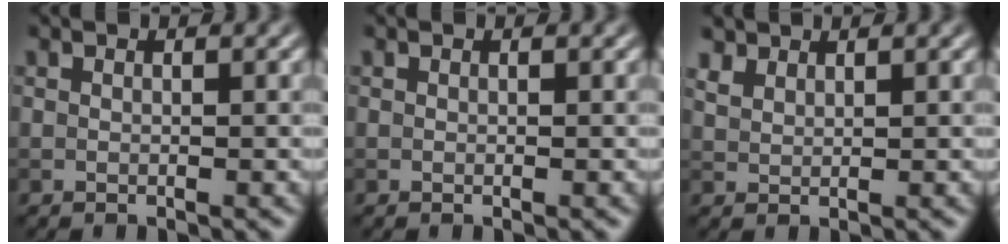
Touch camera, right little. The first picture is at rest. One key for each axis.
{"total": 0.0}
{"total": 1.9, "fx": 1.7, "fy": 0.8, "fz": 0.4, "tx": -0.016, "ty": 0.005, "tz": 0.040}